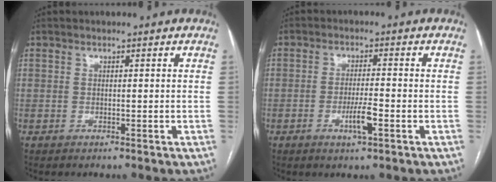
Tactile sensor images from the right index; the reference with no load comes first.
{"total": 4.2, "force": [-1.7, 0.4, 3.8], "torque": [-0.071, -0.004, -0.030]}